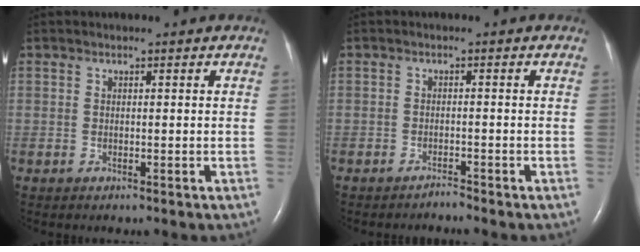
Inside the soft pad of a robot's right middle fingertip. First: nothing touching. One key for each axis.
{"total": 1.1, "fx": -1.1, "fy": 0.0, "fz": -0.4, "tx": 0.008, "ty": -0.006, "tz": -0.017}